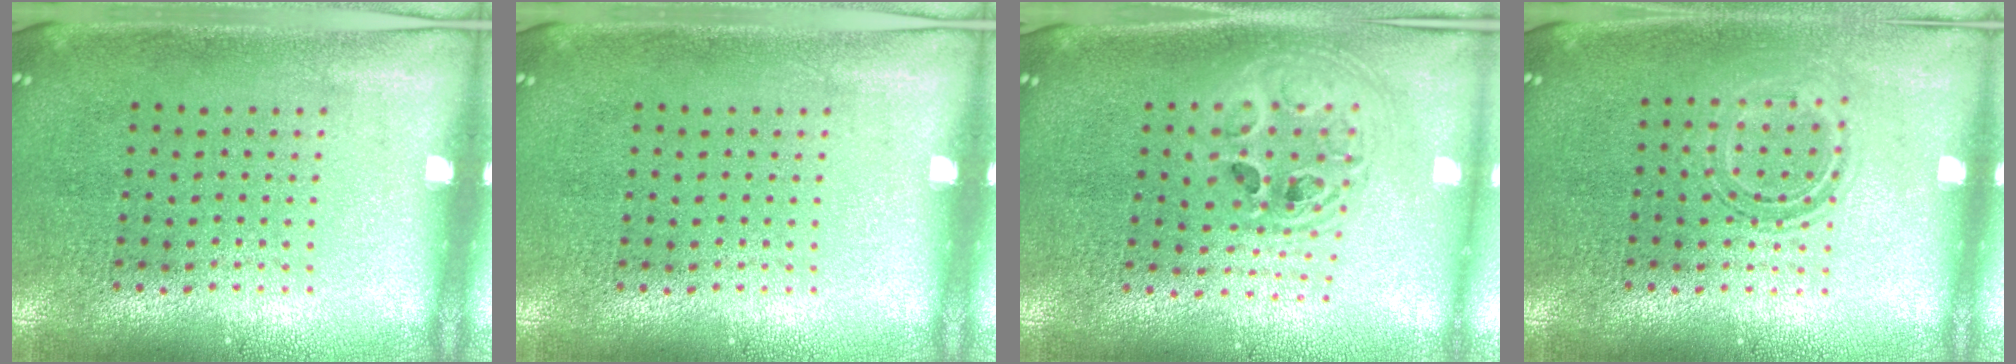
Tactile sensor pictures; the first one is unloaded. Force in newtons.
{"total": 0.0}
{"total": 2.1, "press": 1.7, "slide": 1.3}
{"total": 1.1, "press": 1.0, "slide": 0.5}